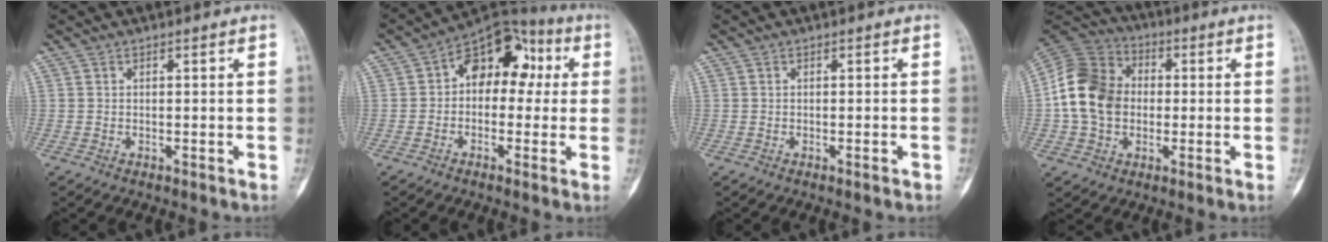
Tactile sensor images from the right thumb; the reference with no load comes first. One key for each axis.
{"total": 12.7, "fx": 1.9, "fy": 8.4, "fz": 9.4, "tx": -0.082, "ty": 0.039, "tz": 0.012}
{"total": 0.9, "fx": -0.5, "fy": 0.2, "fz": 0.8, "tx": -0.013, "ty": -0.001, "tz": -0.005}
{"total": 15.3, "fx": -0.4, "fy": 12.2, "fz": 9.3, "tx": -0.158, "ty": 0.027, "tz": -0.015}